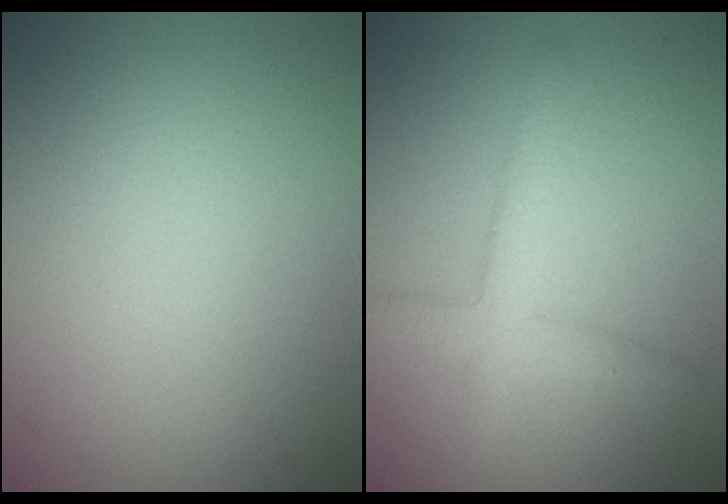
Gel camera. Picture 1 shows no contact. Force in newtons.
{"total": 2.8, "press": 2.8, "slide": 0.2}